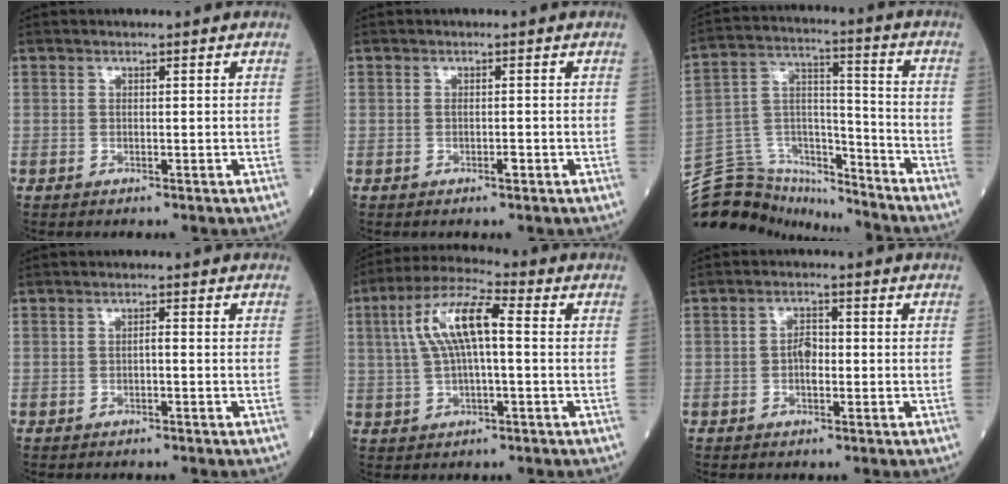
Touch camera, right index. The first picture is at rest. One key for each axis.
{"total": 0.9, "fx": -0.4, "fy": 0.2, "fz": 0.8, "tx": -0.016, "ty": 0.000, "tz": -0.006}
{"total": 17.8, "fx": -16.8, "fy": 5.5, "fz": 2.8, "tx": -0.064, "ty": 0.059, "tz": -0.276}
{"total": 0.7, "fx": -0.3, "fy": 0.1, "fz": 0.7, "tx": -0.012, "ty": 0.002, "tz": -0.006}
{"total": 9.8, "fx": 1.4, "fy": 2.3, "fz": 9.4, "tx": -0.194, "ty": 0.030, "tz": 0.024}
{"total": 2.7, "fx": -0.5, "fy": 1.3, "fz": 2.2, "tx": -0.038, "ty": 0.005, "tz": -0.010}